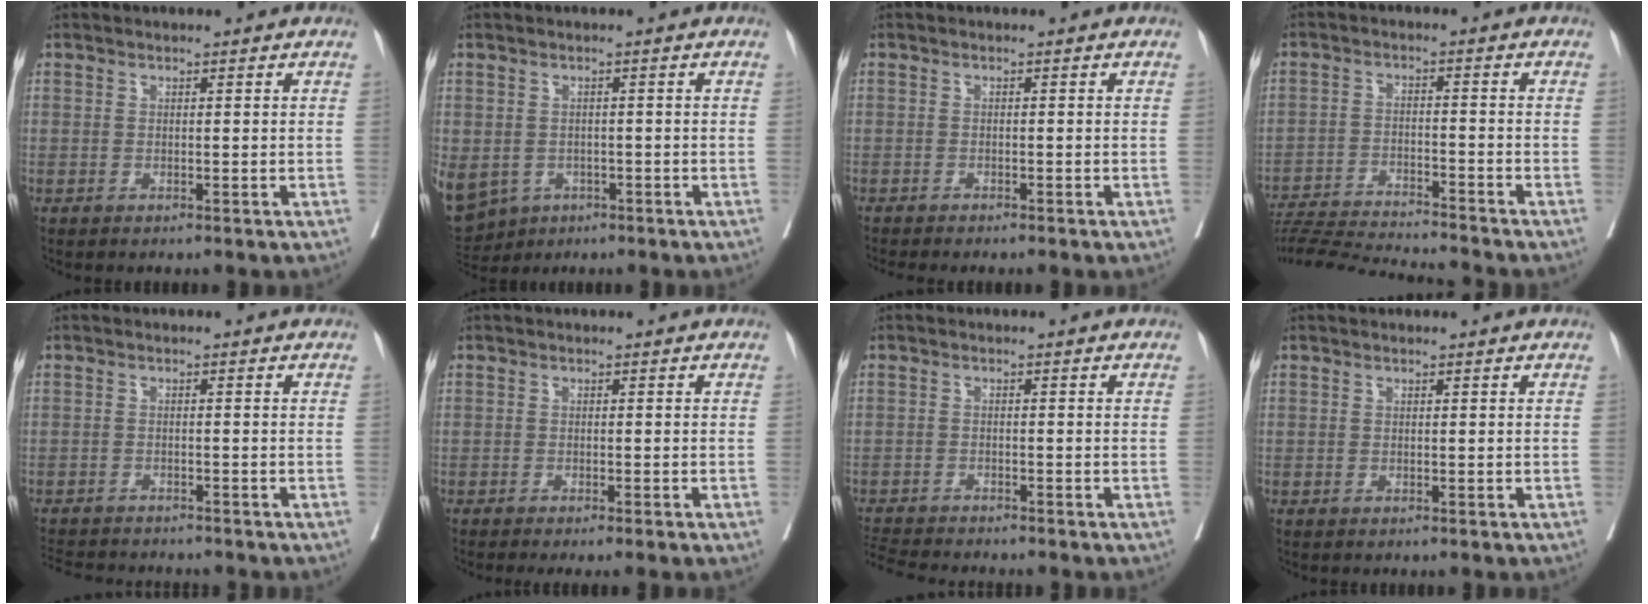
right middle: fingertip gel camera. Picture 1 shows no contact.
{"total": 19.8, "force": [-7.7, 16.4, 8.0], "torque": [-0.281, -0.014, -0.099]}
{"total": 4.4, "force": [-3.8, 0.5, 2.2], "torque": [-0.024, -0.007, -0.050]}
{"total": 13.6, "force": [-13.0, -1.0, 3.9], "torque": [-0.056, -0.012, -0.208]}
{"total": 8.7, "force": [-8.1, 1.5, 2.6], "torque": [-0.043, -0.005, -0.117]}
{"total": 3.7, "force": [-2.9, -0.2, 2.2], "torque": [-0.020, -0.006, -0.041]}
{"total": 6.1, "force": [-5.9, -0.2, 1.6], "torque": [-0.026, -0.018, -0.102]}
{"total": 0.0}